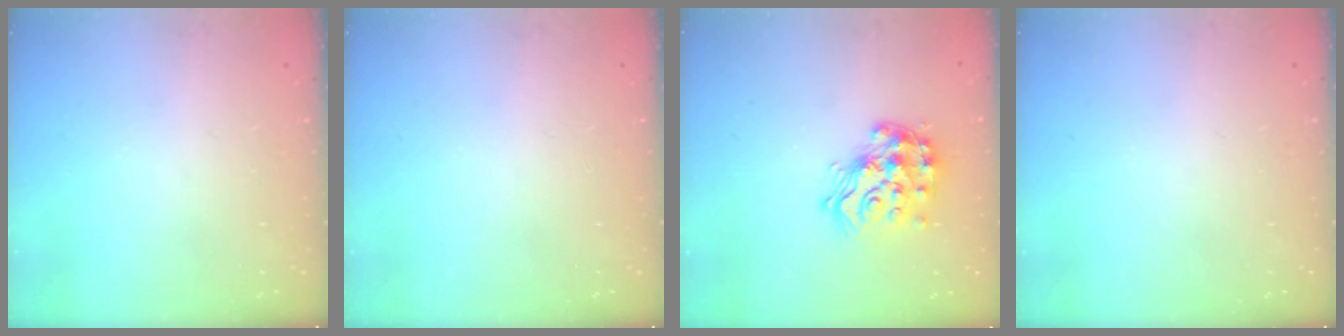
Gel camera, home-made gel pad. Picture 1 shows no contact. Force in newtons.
{"total": 0.0}
{"total": 16.1, "press": 16.0, "slide": 1.1}
{"total": 0.0}